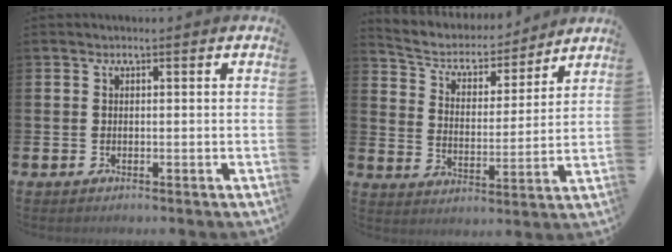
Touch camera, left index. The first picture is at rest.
{"total": 5.6, "force": [5.1, 2.1, 1.0], "torque": [-0.055, -0.040, 0.083]}